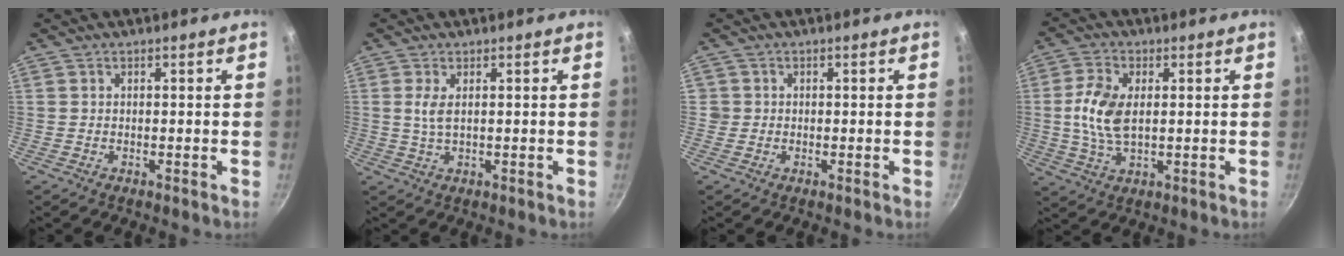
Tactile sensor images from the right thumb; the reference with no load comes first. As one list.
[{"total": 3.0, "force": [0.8, 1.2, 2.6], "torque": [-0.055, -0.006, 0.017]}, {"total": 1.4, "force": [-0.1, 1.4, 0.2], "torque": [0.006, 0.007, -0.002]}, {"total": 9.0, "force": [0.9, 5.0, 7.5], "torque": [-0.153, 0.003, 0.017]}]